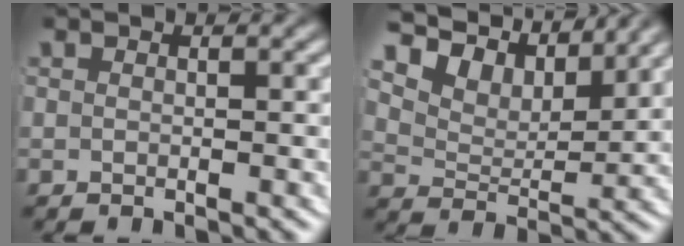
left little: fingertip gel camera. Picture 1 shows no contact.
{"total": 8.7, "force": [6.0, 4.2, 4.7], "torque": [-0.089, 0.016, 0.092]}